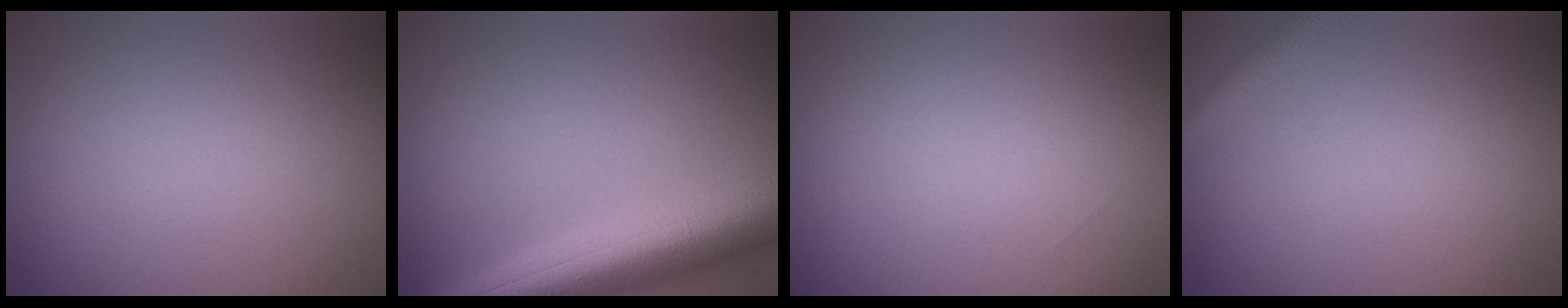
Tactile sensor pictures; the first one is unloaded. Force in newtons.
{"total": 10.3, "press": 10.3, "slide": 0.5}
{"total": 0.0}
{"total": 3.2, "press": 3.2, "slide": 0.1}